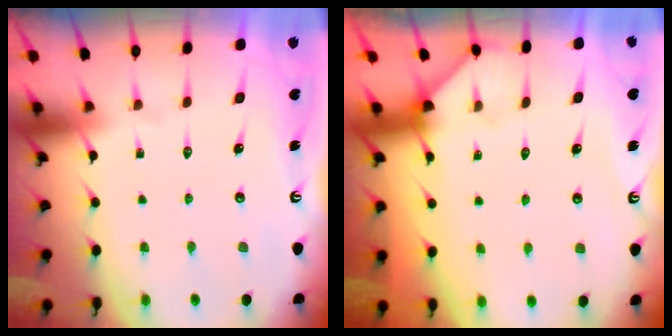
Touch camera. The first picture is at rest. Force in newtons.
{"total": 2.0, "press": 2.0, "slide": 0.1}